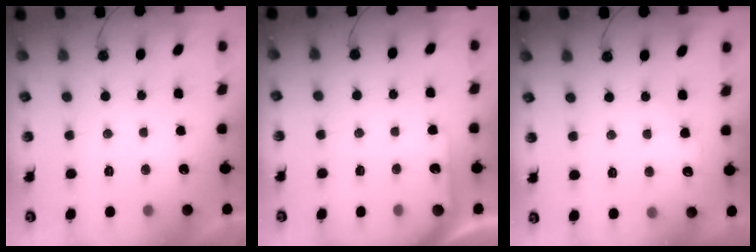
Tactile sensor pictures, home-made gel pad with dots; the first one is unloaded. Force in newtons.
{"total": 3.9, "press": 3.9, "slide": 0.4}
{"total": 3.7, "press": 3.7, "slide": 0.4}